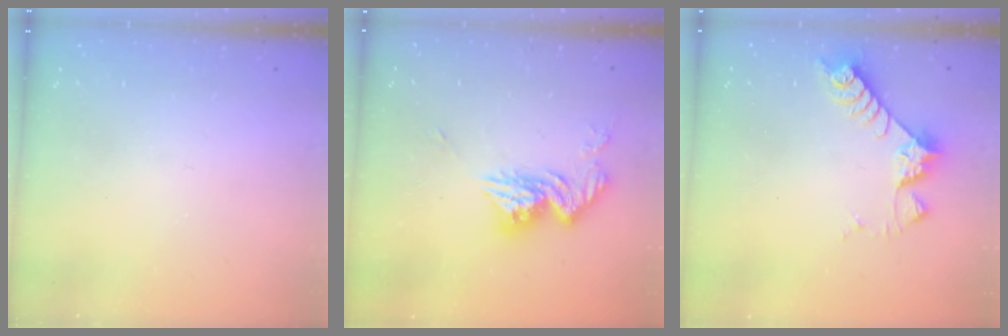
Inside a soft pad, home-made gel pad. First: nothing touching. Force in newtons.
{"total": 12.8, "press": 12.8, "slide": 1.1}
{"total": 7.0, "press": 7.0, "slide": 0.5}